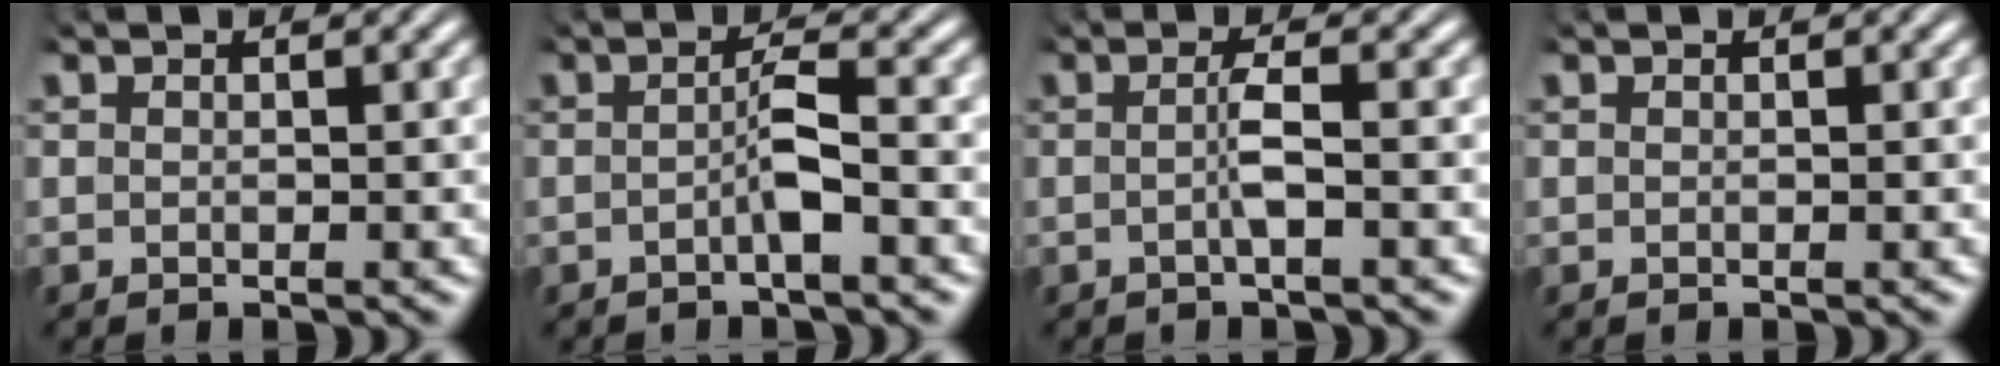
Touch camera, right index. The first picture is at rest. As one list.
[{"total": 2.2, "force": [-0.9, -0.2, 2.0], "torque": [-0.026, 0.006, -0.022]}, {"total": 2.0, "force": [-0.7, -0.3, 1.8], "torque": [-0.032, 0.001, -0.015]}, {"total": 0.0}]